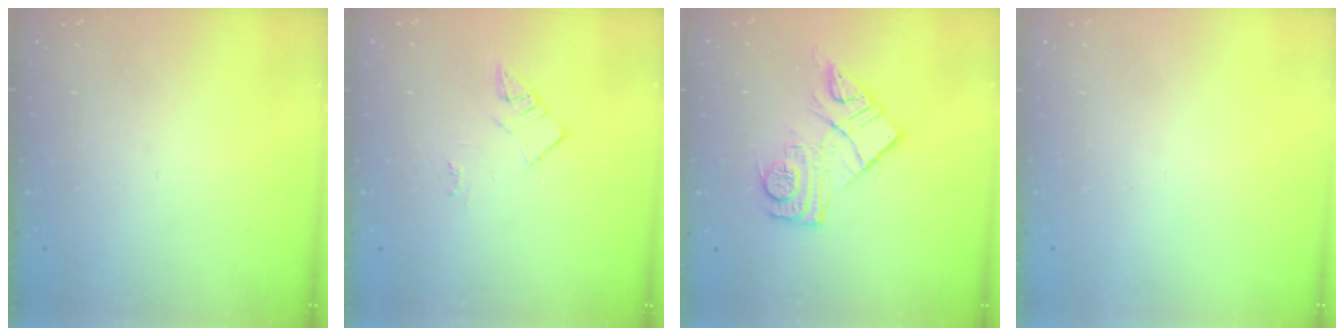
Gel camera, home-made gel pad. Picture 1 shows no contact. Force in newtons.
{"total": 3.0, "press": 3.0, "slide": 0.4}
{"total": 12.9, "press": 12.8, "slide": 0.9}
{"total": 1.7, "press": 1.7, "slide": 0.1}